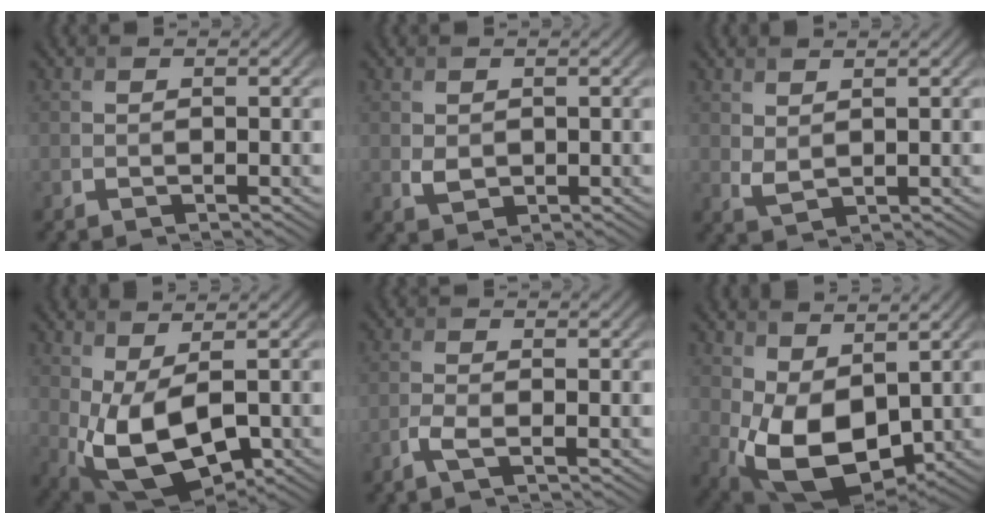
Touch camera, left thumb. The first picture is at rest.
{"total": 1.7, "force": [0.3, 1.4, 0.9], "torque": [-0.023, -0.004, 0.011]}
{"total": 2.0, "force": [1.3, 0.8, 1.2], "torque": [-0.032, -0.004, 0.031]}
{"total": 9.0, "force": [-0.8, 4.6, 7.8], "torque": [-0.171, -0.014, -0.007]}
{"total": 1.9, "force": [-1.0, 0.5, 1.5], "torque": [-0.037, 0.002, -0.025]}
{"total": 10.3, "force": [1.0, 6.3, 8.2], "torque": [-0.181, -0.016, 0.020]}